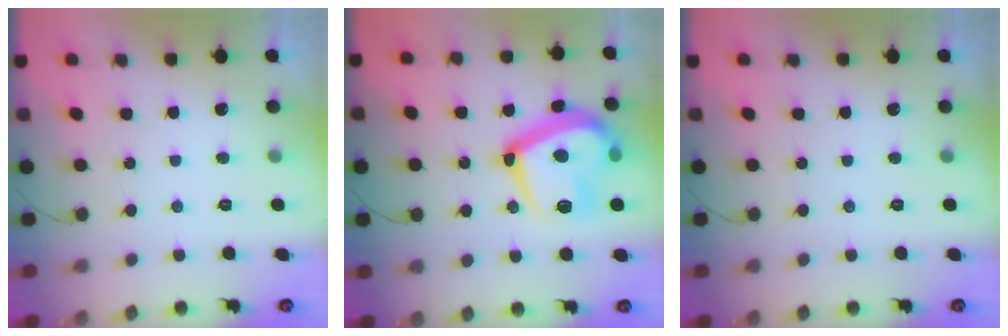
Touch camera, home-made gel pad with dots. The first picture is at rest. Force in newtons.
{"total": 20.6, "press": 20.5, "slide": 1.7}
{"total": 0.0}